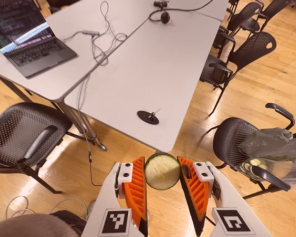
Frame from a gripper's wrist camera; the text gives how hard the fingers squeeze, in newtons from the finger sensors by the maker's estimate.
{"total": 9.3, "left": 9.1, "right": 9.4}